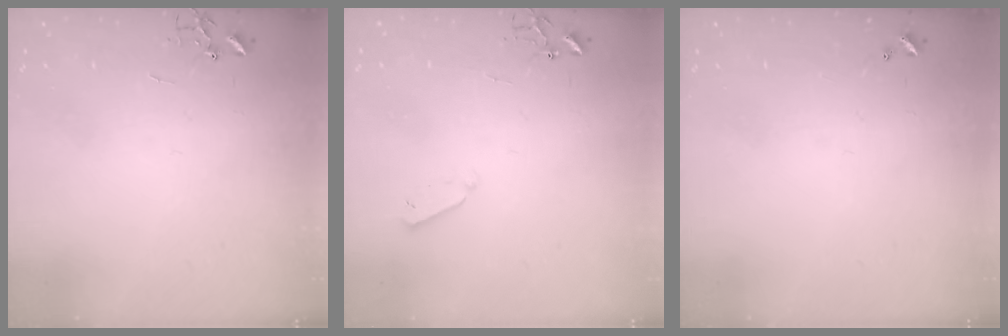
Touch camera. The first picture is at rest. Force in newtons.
{"total": 3.3, "press": 3.2, "slide": 0.7}
{"total": 0.0}